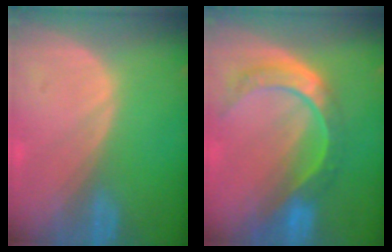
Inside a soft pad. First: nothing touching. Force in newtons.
{"total": 8.8, "press": 7.4, "slide": 4.7}